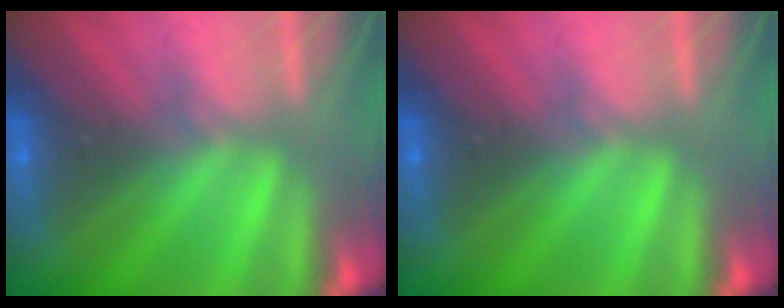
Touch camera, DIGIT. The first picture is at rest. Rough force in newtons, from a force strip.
{"total": 0.0}